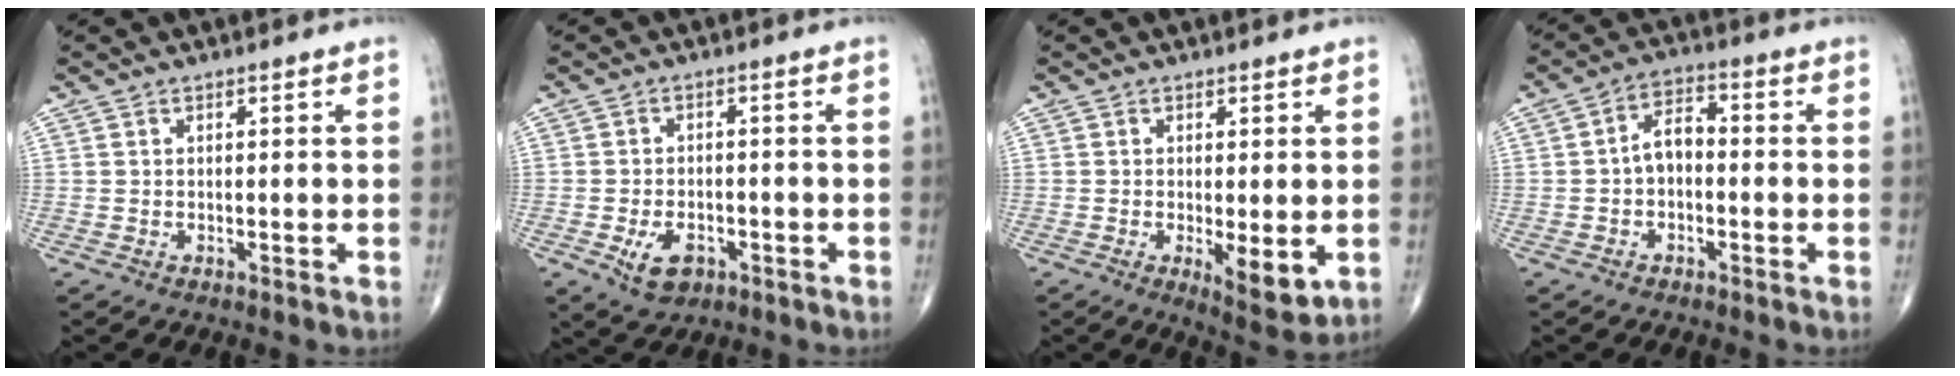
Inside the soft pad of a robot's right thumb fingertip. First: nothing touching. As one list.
[{"total": 5.8, "force": [-2.5, 3.6, 3.8], "torque": [-0.058, 0.005, -0.035]}, {"total": 6.6, "force": [-1.3, 2.2, 6.1], "torque": [-0.089, -0.020, -0.014]}, {"total": 5.5, "force": [-0.7, 3.5, 4.2], "torque": [-0.062, 0.025, -0.023]}]